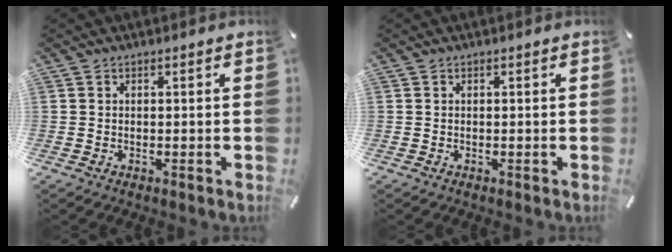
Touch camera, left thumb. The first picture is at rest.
{"total": 0.0}